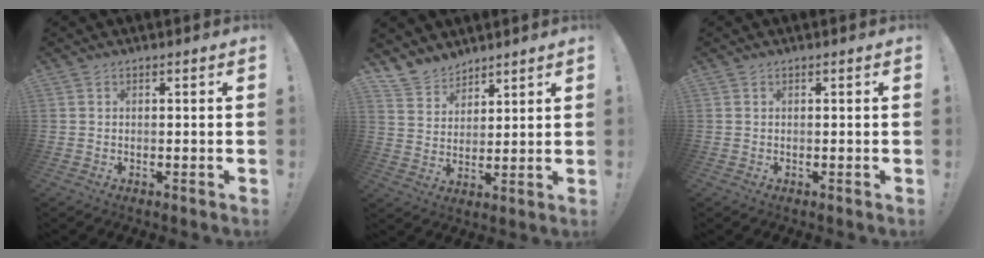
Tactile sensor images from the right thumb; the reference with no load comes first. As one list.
[{"total": 8.1, "force": [7.0, 4.0, 0.7], "torque": [-0.032, -0.051, 0.140]}, {"total": 0.0}]